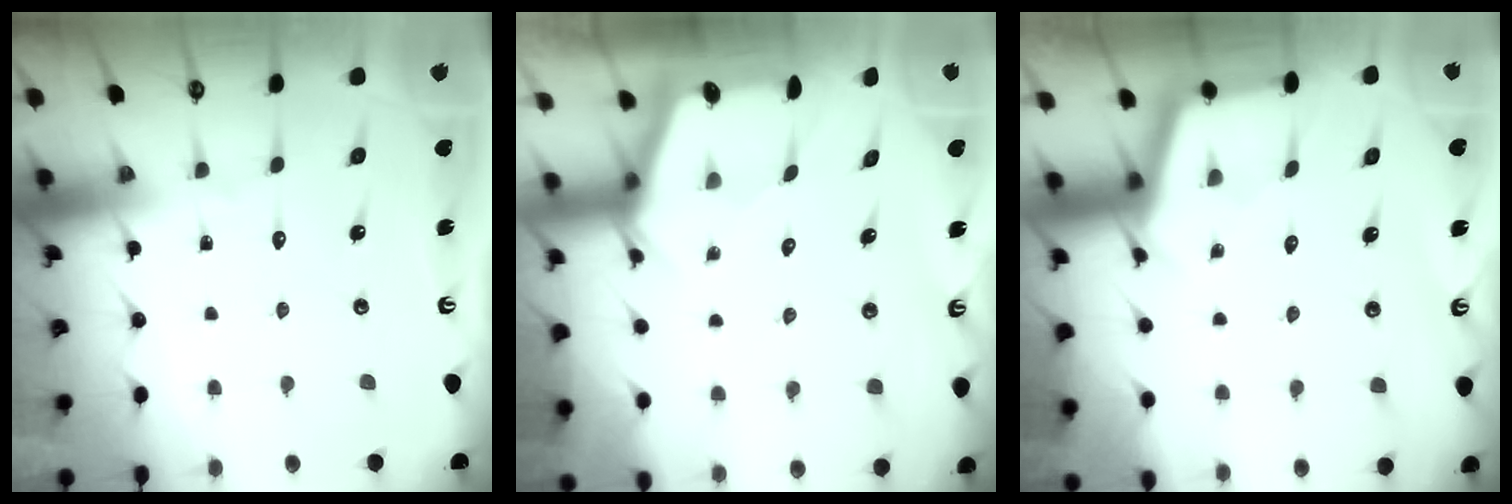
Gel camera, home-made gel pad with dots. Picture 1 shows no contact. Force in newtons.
{"total": 2.2, "press": 2.2, "slide": 0.3}
{"total": 2.7, "press": 2.7, "slide": 0.3}